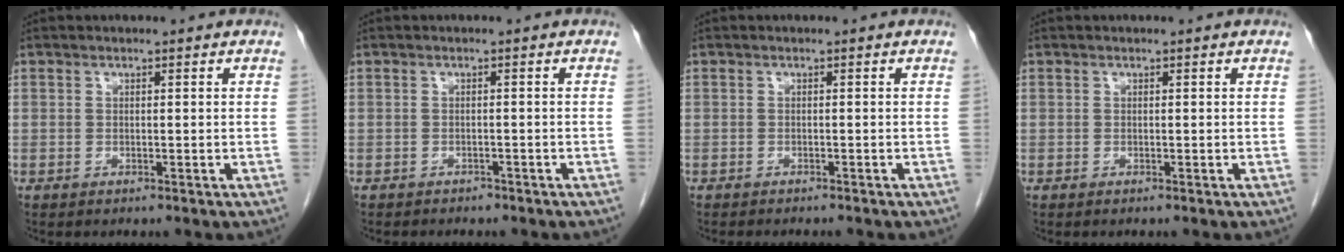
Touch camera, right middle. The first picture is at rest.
{"total": 2.4, "force": [-2.0, 1.1, 0.7], "torque": [-0.016, 0.000, -0.019]}
{"total": 3.5, "force": [-3.1, 0.7, 1.4], "torque": [-0.020, -0.007, -0.037]}
{"total": 0.0}